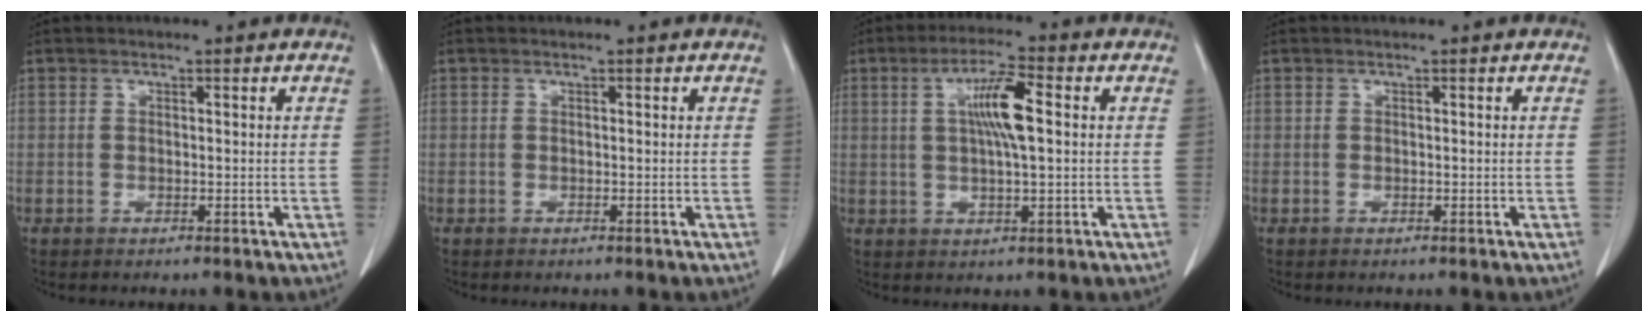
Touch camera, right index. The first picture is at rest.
{"total": 0.0}
{"total": 7.2, "force": [1.4, 0.8, 7.1], "torque": [-0.130, 0.008, 0.023]}
{"total": 0.0}